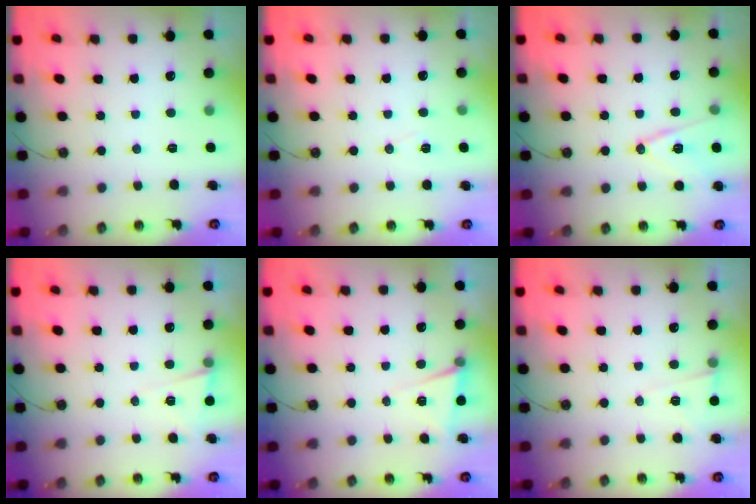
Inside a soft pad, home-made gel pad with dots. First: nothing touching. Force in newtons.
{"total": 6.1, "press": 4.0, "slide": 4.6}
{"total": 12.5, "press": 12.0, "slide": 3.4}
{"total": 5.0, "press": 4.5, "slide": 2.1}
{"total": 5.3, "press": 3.6, "slide": 3.8}
{"total": 5.5, "press": 5.4, "slide": 1.0}